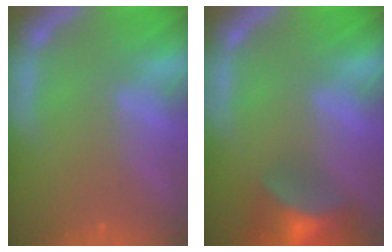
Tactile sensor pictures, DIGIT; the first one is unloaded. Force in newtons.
{"total": 9.0}